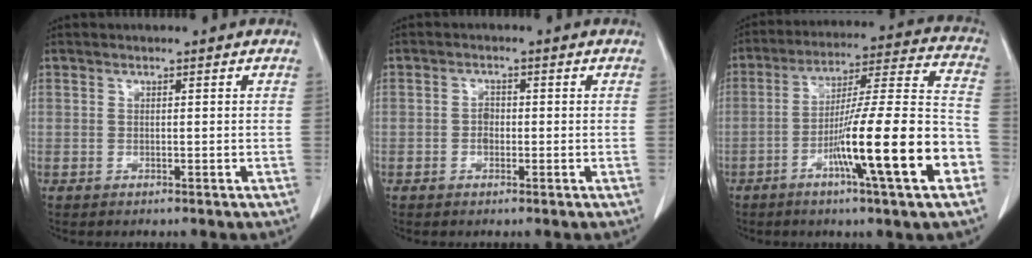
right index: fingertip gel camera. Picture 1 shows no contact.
{"total": 1.6, "force": [-0.3, 1.1, 1.0], "torque": [-0.016, 0.005, -0.006]}
{"total": 19.1, "force": [-7.1, 0.2, 17.7], "torque": [-0.270, -0.003, -0.114]}